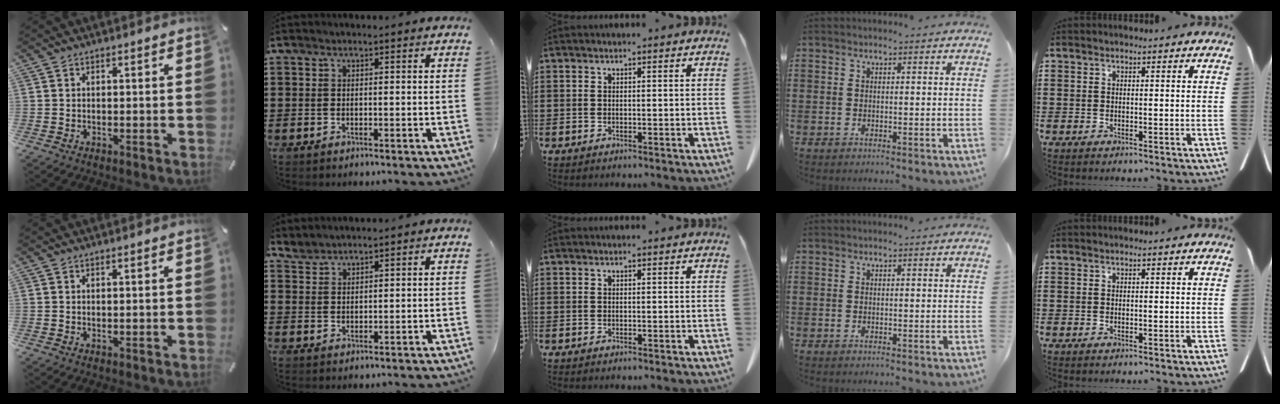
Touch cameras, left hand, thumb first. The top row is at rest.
{"thumb": {"total": 0.5, "force": [0.3, -0.1, 0.4], "torque": [-0.007, -0.001, 0.006]}, "index": {"total": 2.0, "force": [2.0, 0.1, -0.2], "torque": [-0.003, -0.001, 0.041]}}